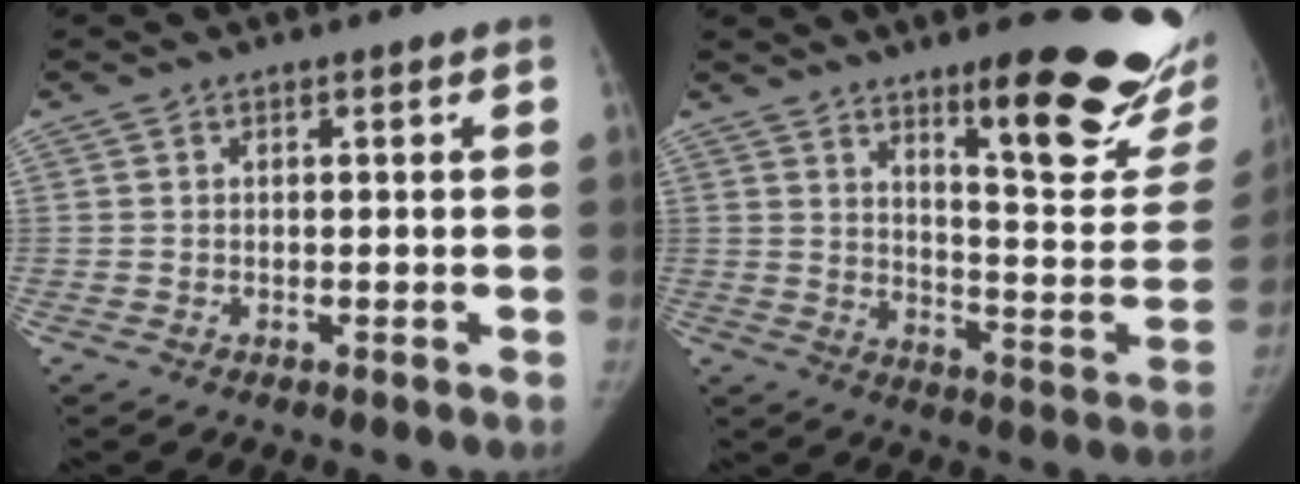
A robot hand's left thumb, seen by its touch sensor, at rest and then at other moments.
{"total": 22.1, "force": [14.2, 4.8, 16.2], "torque": [-0.174, -0.107, 0.205]}